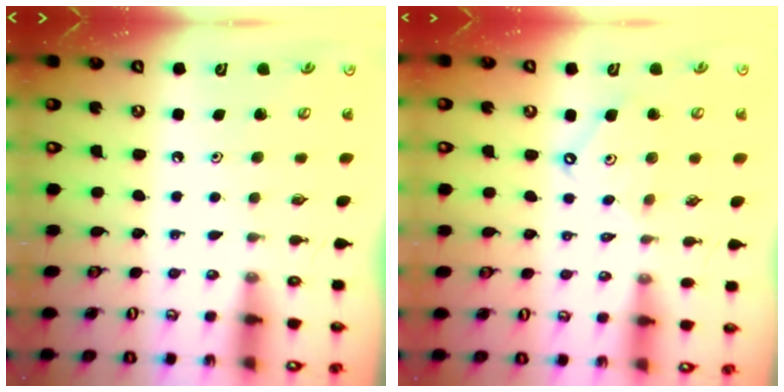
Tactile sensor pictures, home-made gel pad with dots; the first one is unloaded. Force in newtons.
{"total": 7.2, "press": 7.2, "slide": 0.7}